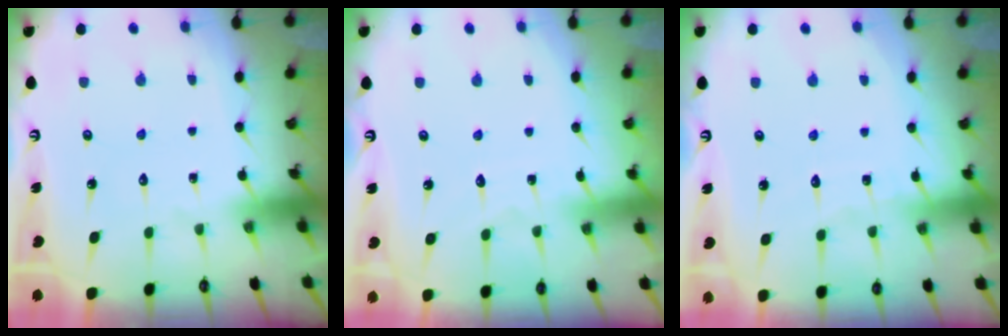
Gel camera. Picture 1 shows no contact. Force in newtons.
{"total": 2.7, "press": 2.7, "slide": 0.4}
{"total": 4.8, "press": 4.8, "slide": 0.5}